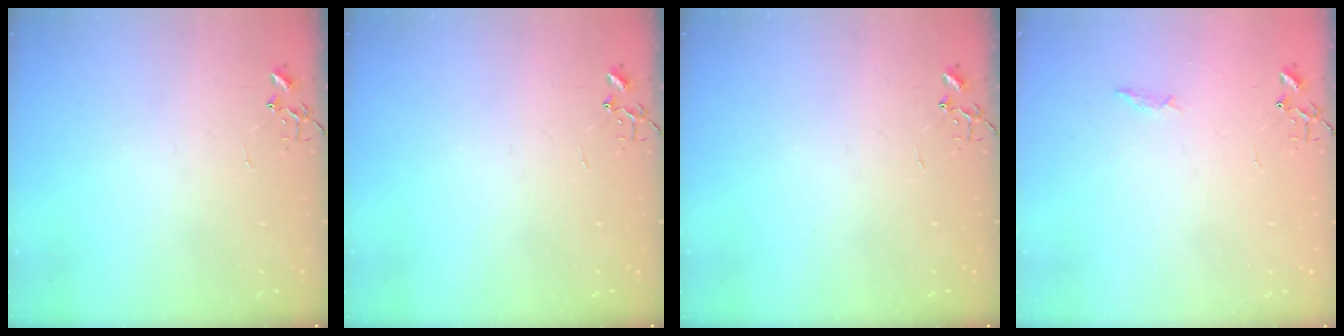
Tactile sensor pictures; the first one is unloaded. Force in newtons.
{"total": 0.0}
{"total": 0.0}
{"total": 4.4, "press": 4.4, "slide": 0.6}